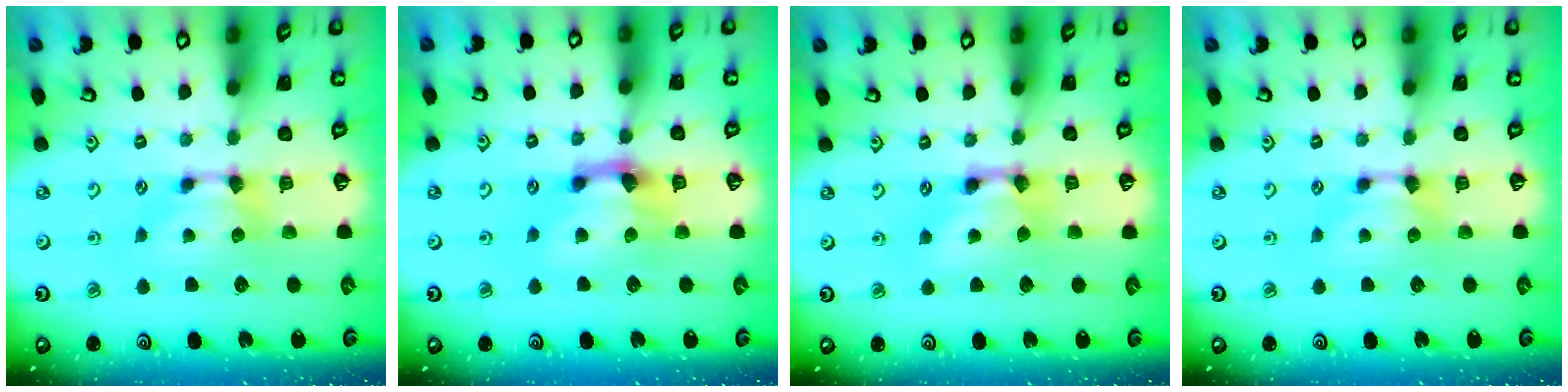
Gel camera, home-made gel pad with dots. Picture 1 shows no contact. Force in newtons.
{"total": 2.8, "press": 2.4, "slide": 1.5}
{"total": 2.5, "press": 2.5, "slide": 0.2}
{"total": 0.0}